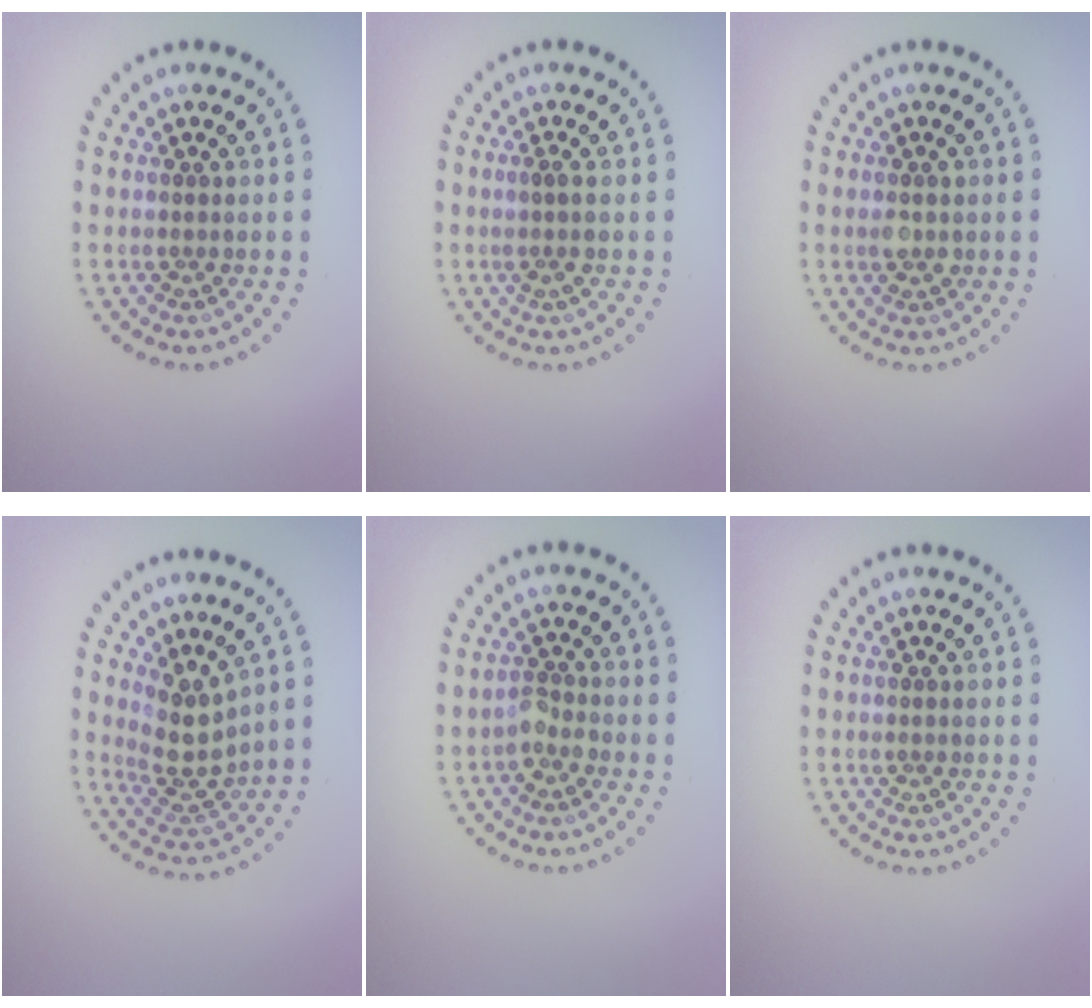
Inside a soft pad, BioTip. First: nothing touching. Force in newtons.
{"total": 1.1, "press": 1.0, "slide": 0.6}
{"total": 1.5, "press": 1.5, "slide": 0.1}
{"total": 3.6, "press": 3.2, "slide": 1.6}
{"total": 1.5, "press": 1.2, "slide": 1.0}
{"total": 0.0}